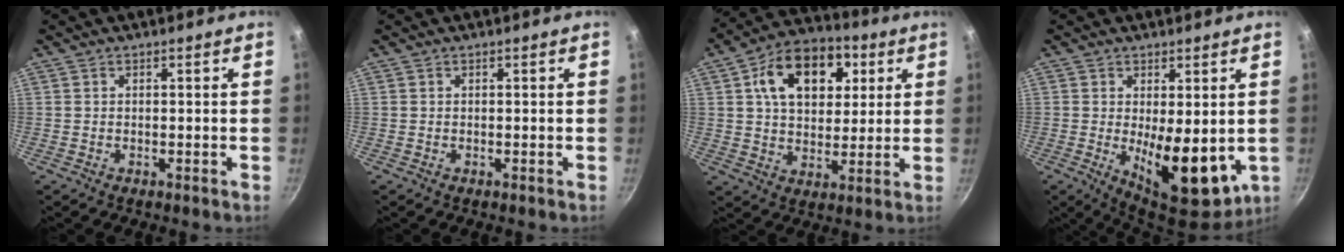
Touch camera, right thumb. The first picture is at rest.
{"total": 0.0}
{"total": 16.9, "force": [5.6, 11.3, 11.2], "torque": [-0.137, 0.000, 0.081]}
{"total": 12.2, "force": [-0.7, 5.3, 11.0], "torque": [-0.135, -0.025, 0.004]}